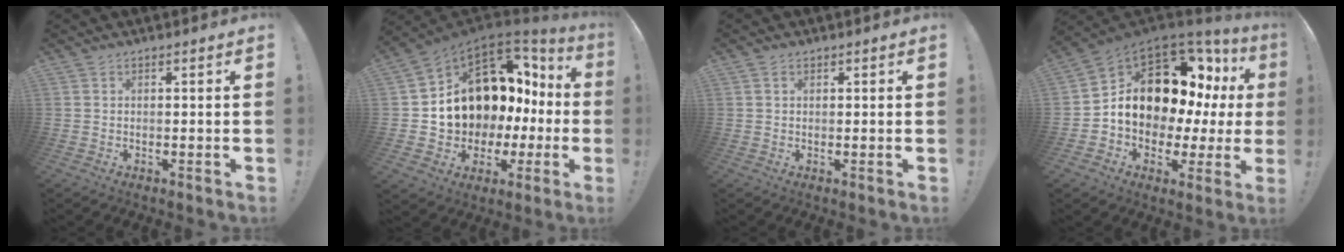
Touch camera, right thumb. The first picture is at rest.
{"total": 14.4, "force": [5.0, 10.8, 8.1], "torque": [-0.113, -0.050, 0.125]}
{"total": 1.0, "force": [0.7, 0.7, 0.4], "torque": [-0.001, -0.001, 0.011]}
{"total": 14.9, "force": [4.3, 10.1, 10.1], "torque": [-0.140, -0.039, 0.096]}